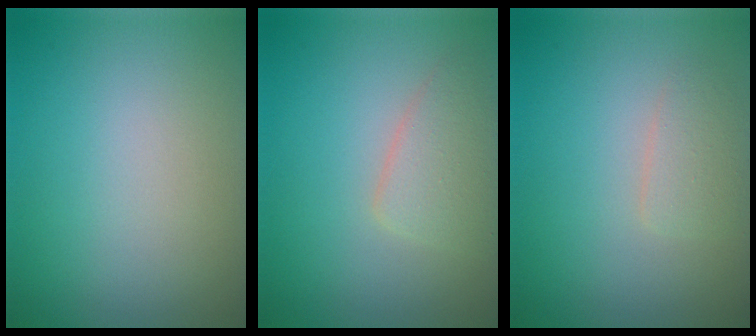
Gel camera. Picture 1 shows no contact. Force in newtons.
{"total": 2.8, "press": 2.8, "slide": 0.2}
{"total": 1.6, "press": 1.6, "slide": 0.0}